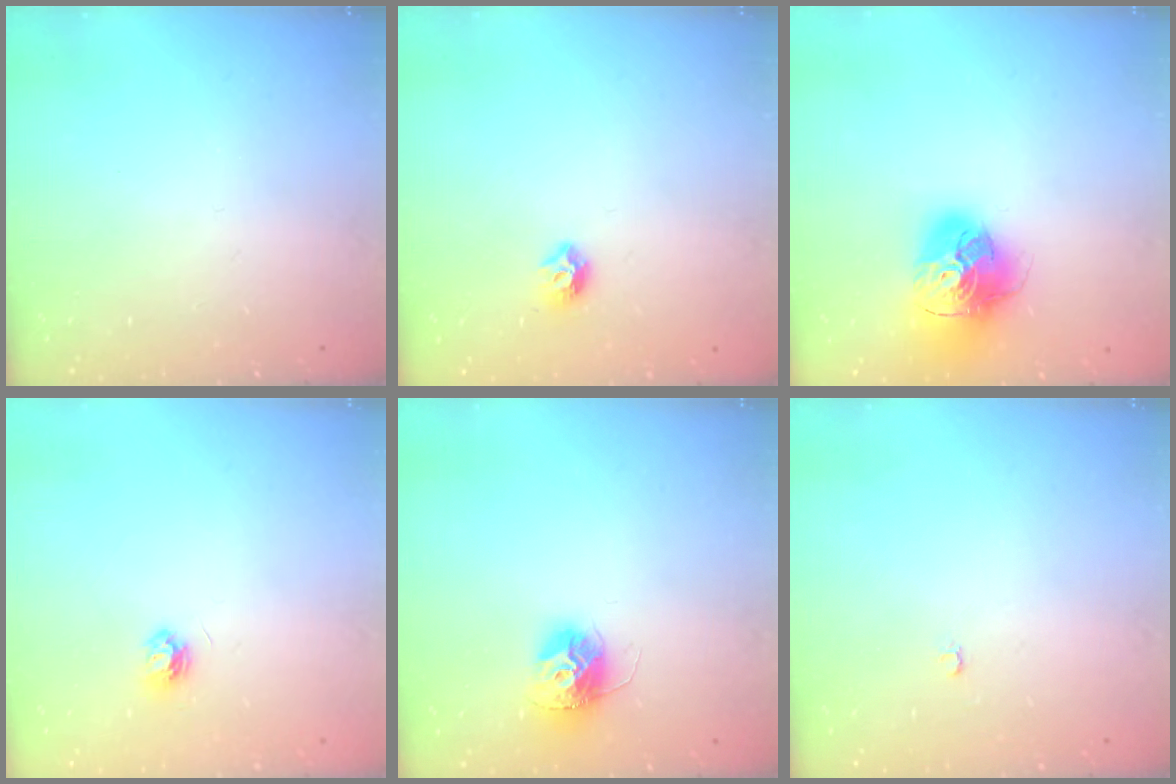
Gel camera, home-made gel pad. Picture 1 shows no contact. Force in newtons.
{"total": 5.8, "press": 5.7, "slide": 0.9}
{"total": 17.5, "press": 17.4, "slide": 1.9}
{"total": 3.9, "press": 3.9, "slide": 0.5}
{"total": 11.8, "press": 11.8, "slide": 0.9}
{"total": 2.0, "press": 2.0, "slide": 0.4}